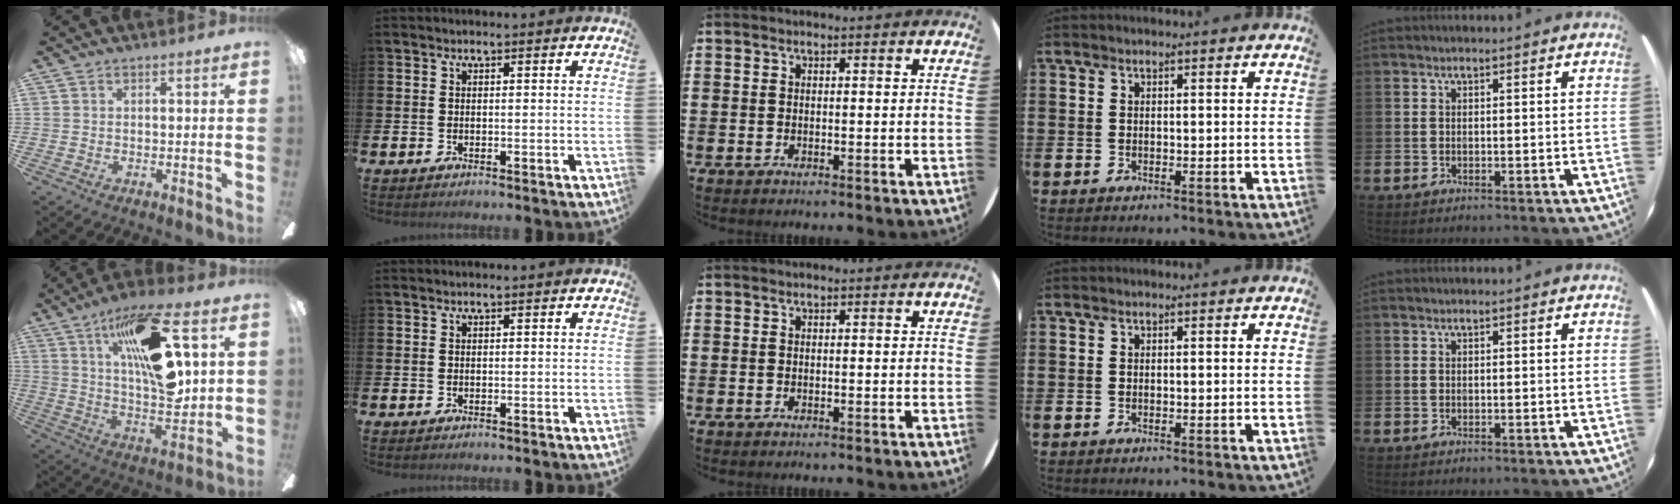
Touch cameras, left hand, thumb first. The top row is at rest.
{"thumb": {"total": 21.1, "force": [9.4, 7.4, 17.4], "torque": [-0.285, -0.045, 0.143]}}